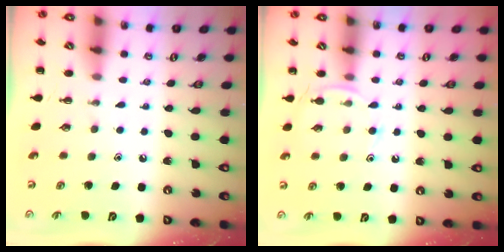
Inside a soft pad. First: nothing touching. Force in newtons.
{"total": 7.1, "press": 6.8, "slide": 2.0}